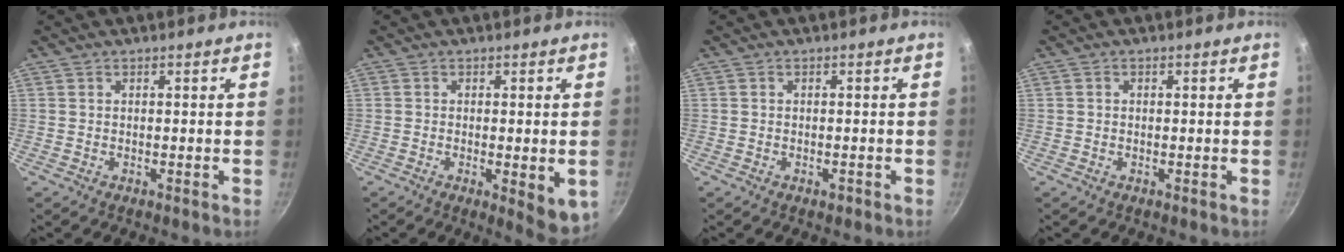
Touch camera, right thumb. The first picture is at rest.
{"total": 6.8, "force": [-1.5, 2.0, 6.3], "torque": [-0.075, -0.011, -0.015]}
{"total": 1.1, "force": [-0.6, 0.7, 0.6], "torque": [-0.008, 0.003, -0.007]}
{"total": 0.6, "force": [0.0, 0.5, 0.3], "torque": [-0.004, 0.004, 0.000]}